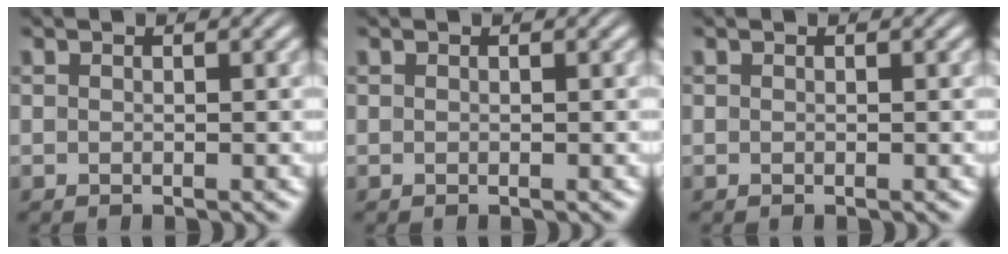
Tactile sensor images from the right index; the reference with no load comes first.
{"total": 0.0}
{"total": 0.0}